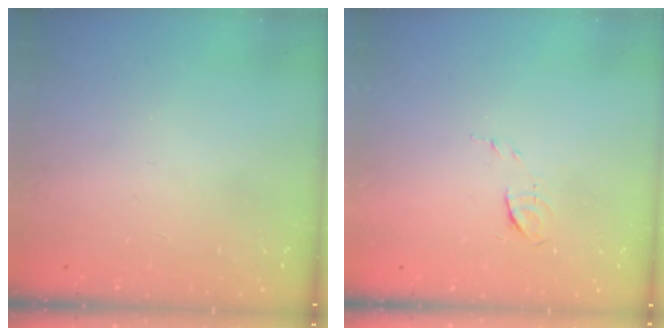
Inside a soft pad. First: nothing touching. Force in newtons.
{"total": 5.0, "press": 4.9, "slide": 1.2}